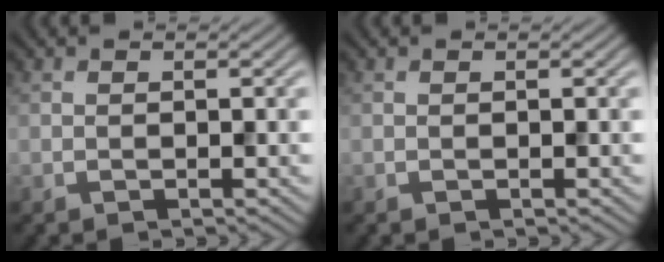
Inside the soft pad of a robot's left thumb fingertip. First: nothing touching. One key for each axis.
{"total": 0.0}